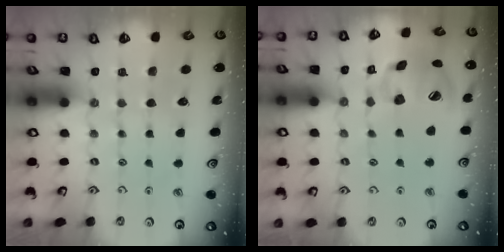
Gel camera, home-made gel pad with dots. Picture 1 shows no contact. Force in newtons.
{"total": 16.7, "press": 16.5, "slide": 2.5}